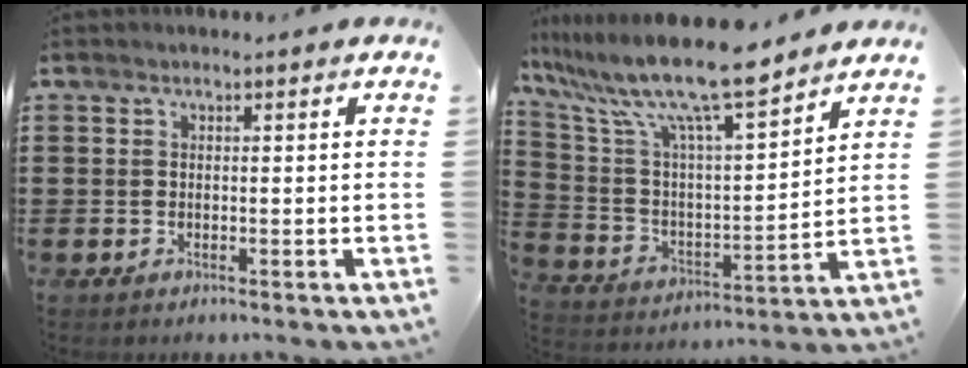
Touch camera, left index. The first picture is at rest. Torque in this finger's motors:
{"motor_torque": [2.14, 0.00, 1.05, 0.21]}